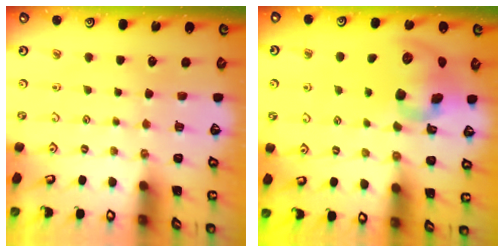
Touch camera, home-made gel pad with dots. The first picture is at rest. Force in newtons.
{"total": 13.1, "press": 13.1, "slide": 1.0}